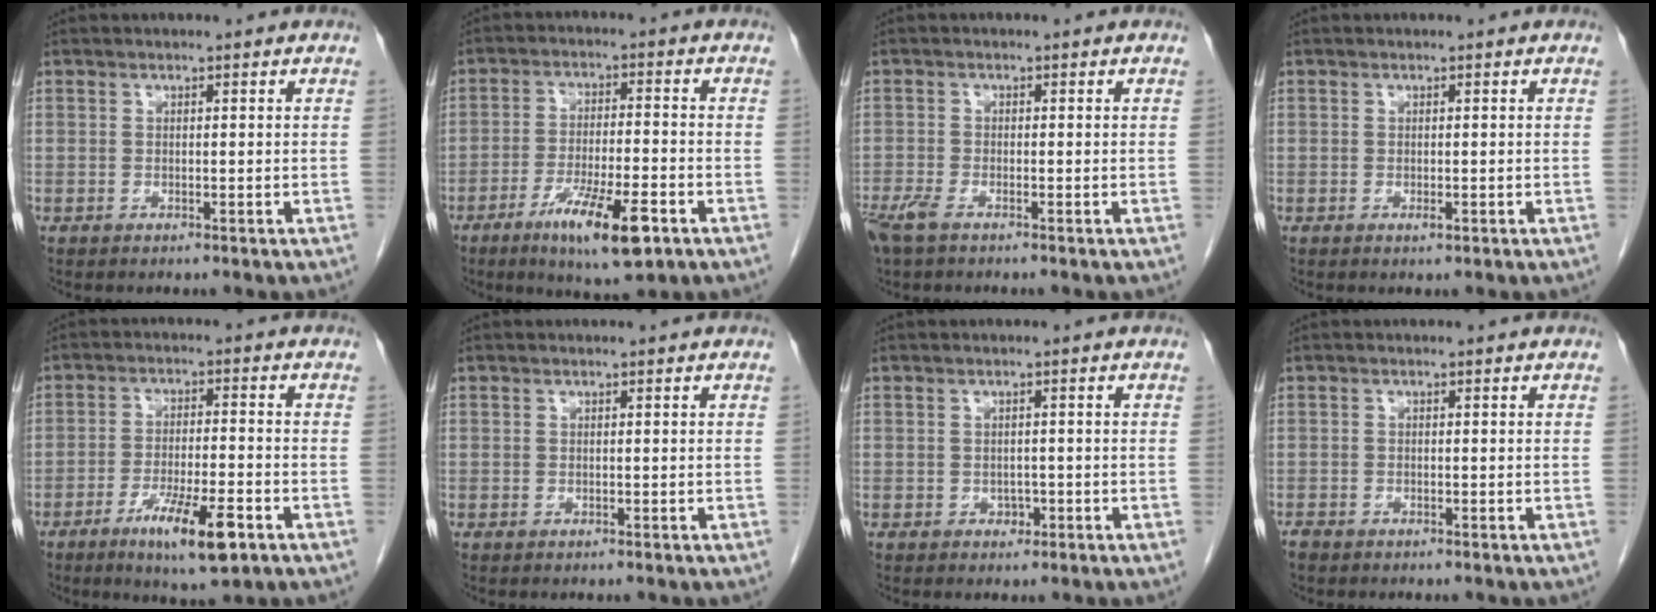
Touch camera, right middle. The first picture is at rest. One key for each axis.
{"total": 10.5, "fx": -5.7, "fy": 1.6, "fz": 8.7, "tx": -0.154, "ty": -0.018, "tz": -0.091}
{"total": 3.7, "fx": -2.6, "fy": 1.0, "fz": 2.4, "tx": -0.055, "ty": -0.008, "tz": -0.049}
{"total": 0.7, "fx": -0.3, "fy": 0.2, "fz": 0.6, "tx": -0.009, "ty": -0.002, "tz": -0.004}
{"total": 9.2, "fx": -4.9, "fy": 1.2, "fz": 7.6, "tx": -0.134, "ty": -0.016, "tz": -0.078}
{"total": 0.0}
{"total": 1.3, "fx": -0.5, "fy": 1.0, "fz": 0.6, "tx": -0.009, "ty": 0.003, "tz": -0.005}
{"total": 0.9, "fx": -0.8, "fy": 0.4, "fz": 0.2, "tx": -0.009, "ty": 0.000, "tz": -0.017}